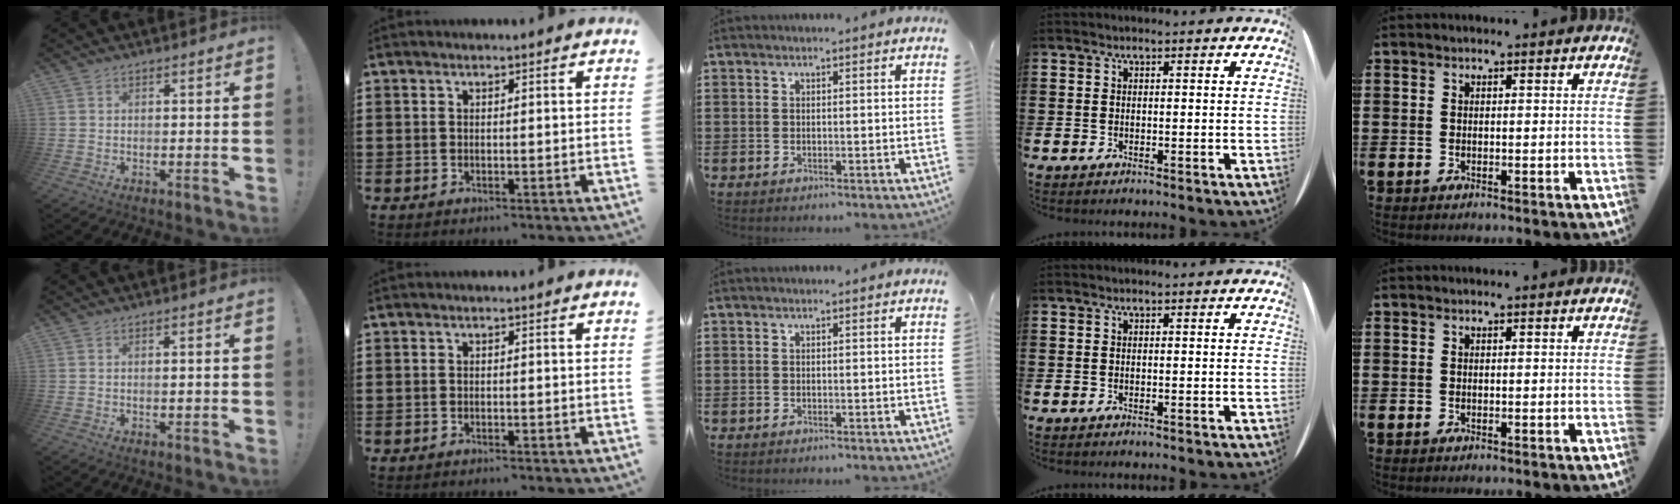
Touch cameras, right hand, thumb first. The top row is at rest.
{"thumb": {"total": 1.0, "force": [0.0, -0.2, 1.0], "torque": [-0.012, -0.002, -0.003]}, "index": {"total": 0.6, "force": [-0.6, 0.0, 0.1], "torque": [-0.004, -0.002, -0.013]}}